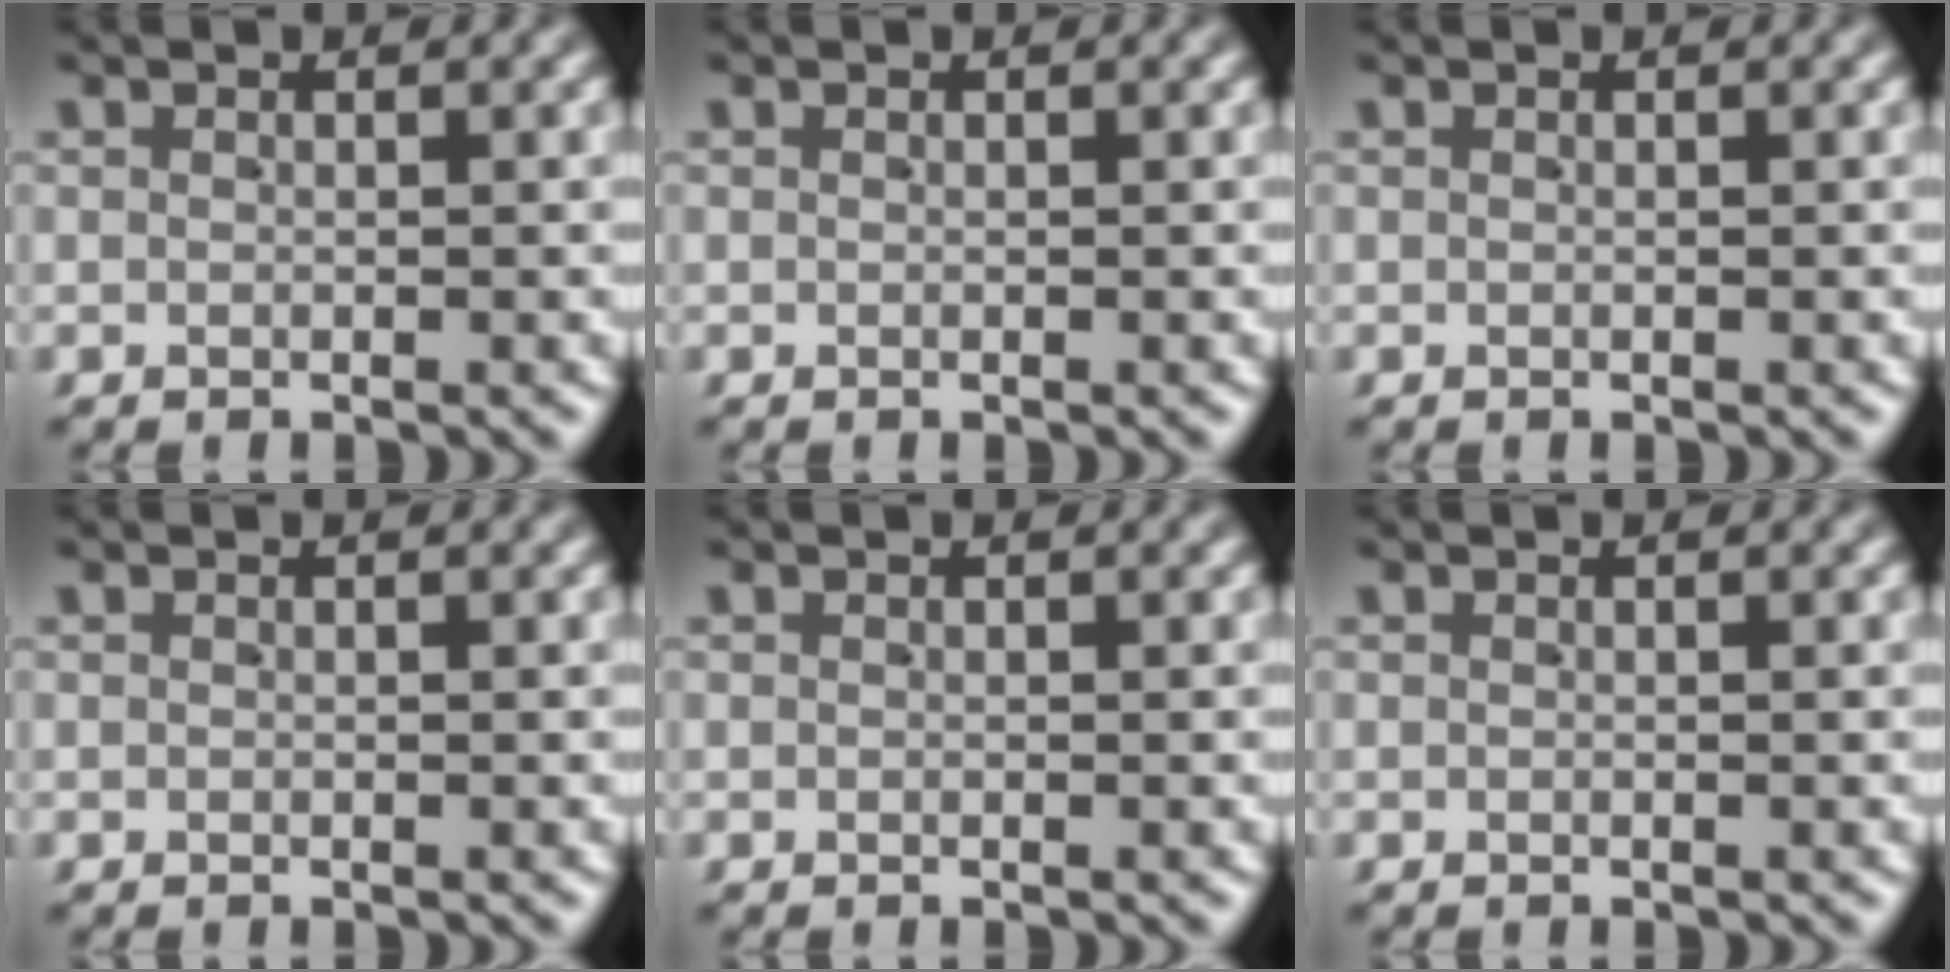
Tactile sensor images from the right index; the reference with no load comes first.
{"total": 0.0}
{"total": 0.0}
{"total": 0.0}
{"total": 0.0}
{"total": 0.0}